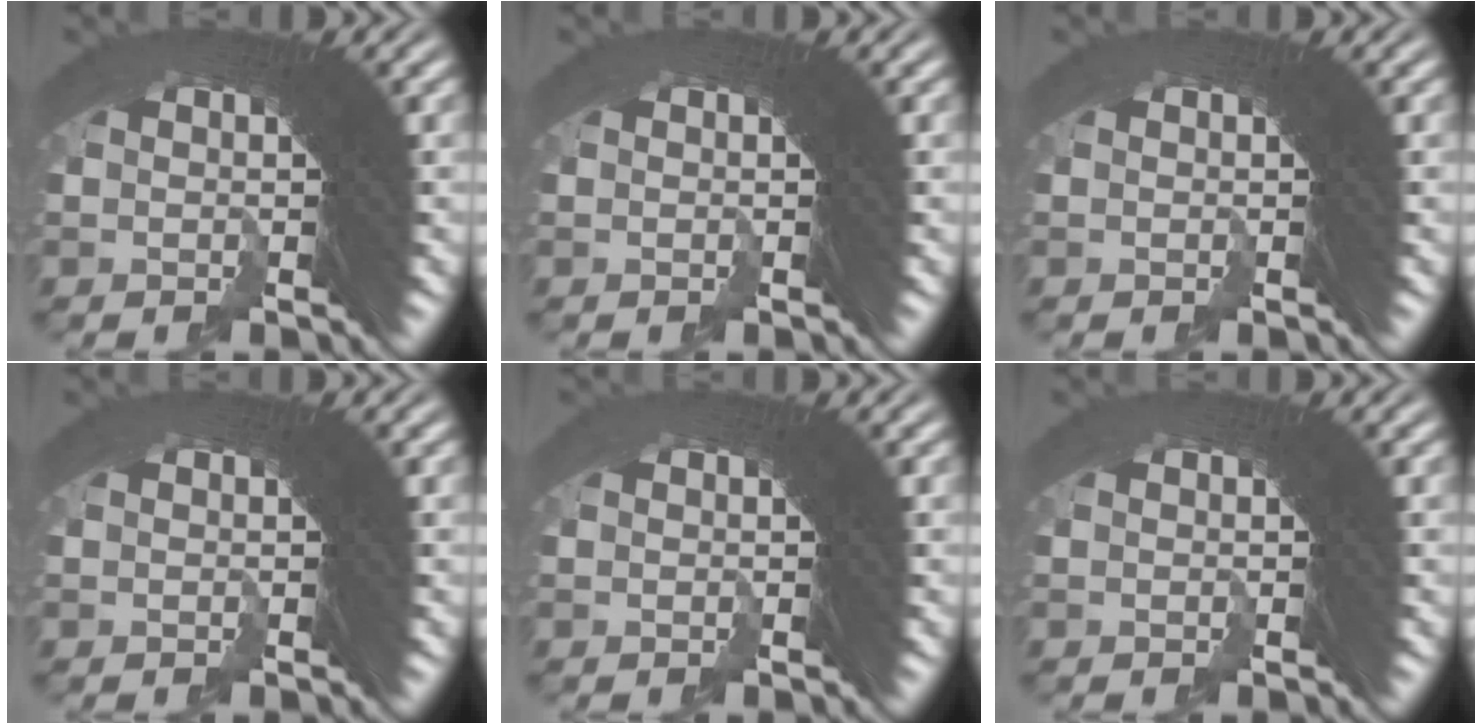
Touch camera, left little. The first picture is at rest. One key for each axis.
{"total": 0.0}
{"total": 0.0}
{"total": 0.0}
{"total": 0.0}
{"total": 0.0}